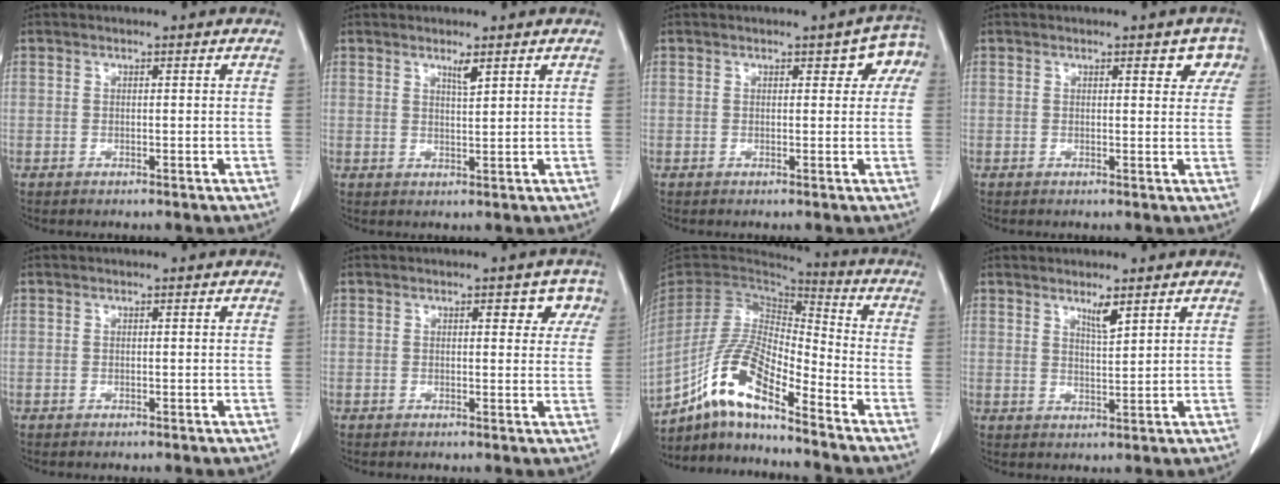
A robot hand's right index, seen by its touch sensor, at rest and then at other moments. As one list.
[{"total": 1.9, "force": [1.3, 0.0, 1.4], "torque": [-0.026, -0.005, 0.024]}, {"total": 4.0, "force": [1.6, 2.0, 3.1], "torque": [-0.025, 0.013, 0.011]}, {"total": 3.4, "force": [1.8, 1.6, 2.5], "torque": [-0.014, 0.006, 0.013]}, {"total": 0.0}, {"total": 4.1, "force": [1.8, 2.1, 3.0], "torque": [-0.017, 0.011, 0.014]}, {"total": 13.7, "force": [-8.6, 2.6, 10.3], "torque": [-0.207, 0.006, -0.161]}, {"total": 2.8, "force": [2.0, 0.2, 1.9], "torque": [-0.038, -0.008, 0.038]}]